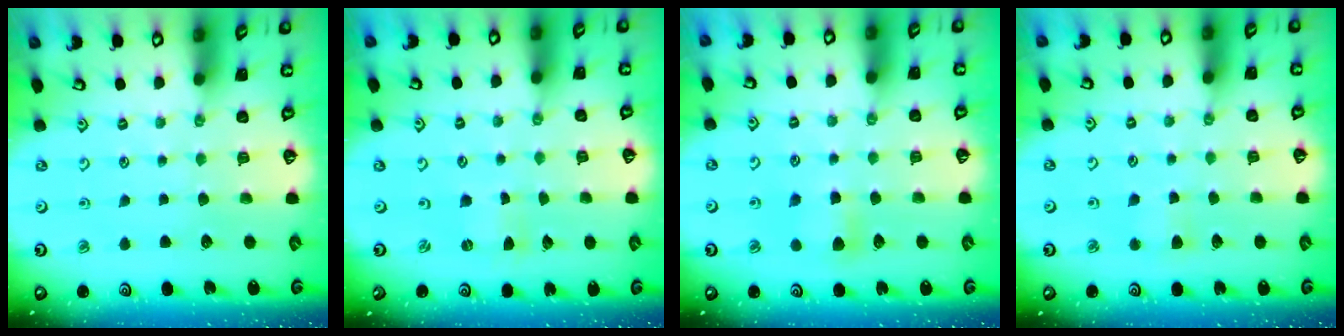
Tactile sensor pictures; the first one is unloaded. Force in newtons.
{"total": 0.0}
{"total": 5.7, "press": 5.6, "slide": 0.9}
{"total": 3.3, "press": 3.3, "slide": 0.5}